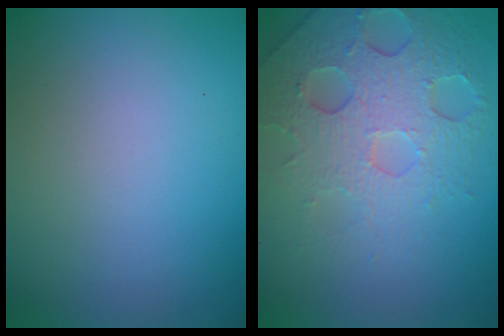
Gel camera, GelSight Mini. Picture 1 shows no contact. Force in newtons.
{"total": 6.6, "press": 4.8, "slide": 4.5}